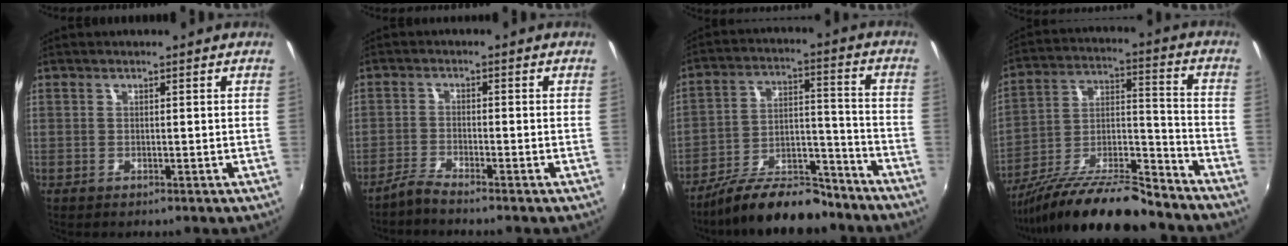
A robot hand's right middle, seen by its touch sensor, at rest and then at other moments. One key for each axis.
{"total": 2.6, "fx": -2.5, "fy": -0.4, "fz": 0.8, "tx": -0.028, "ty": -0.002, "tz": -0.052}
{"total": 16.2, "fx": -13.3, "fy": 5.0, "fz": 7.8, "tx": -0.142, "ty": 0.013, "tz": -0.207}
{"total": 19.2, "fx": -15.9, "fy": 3.9, "fz": 10.0, "tx": -0.185, "ty": -0.006, "tz": -0.263}